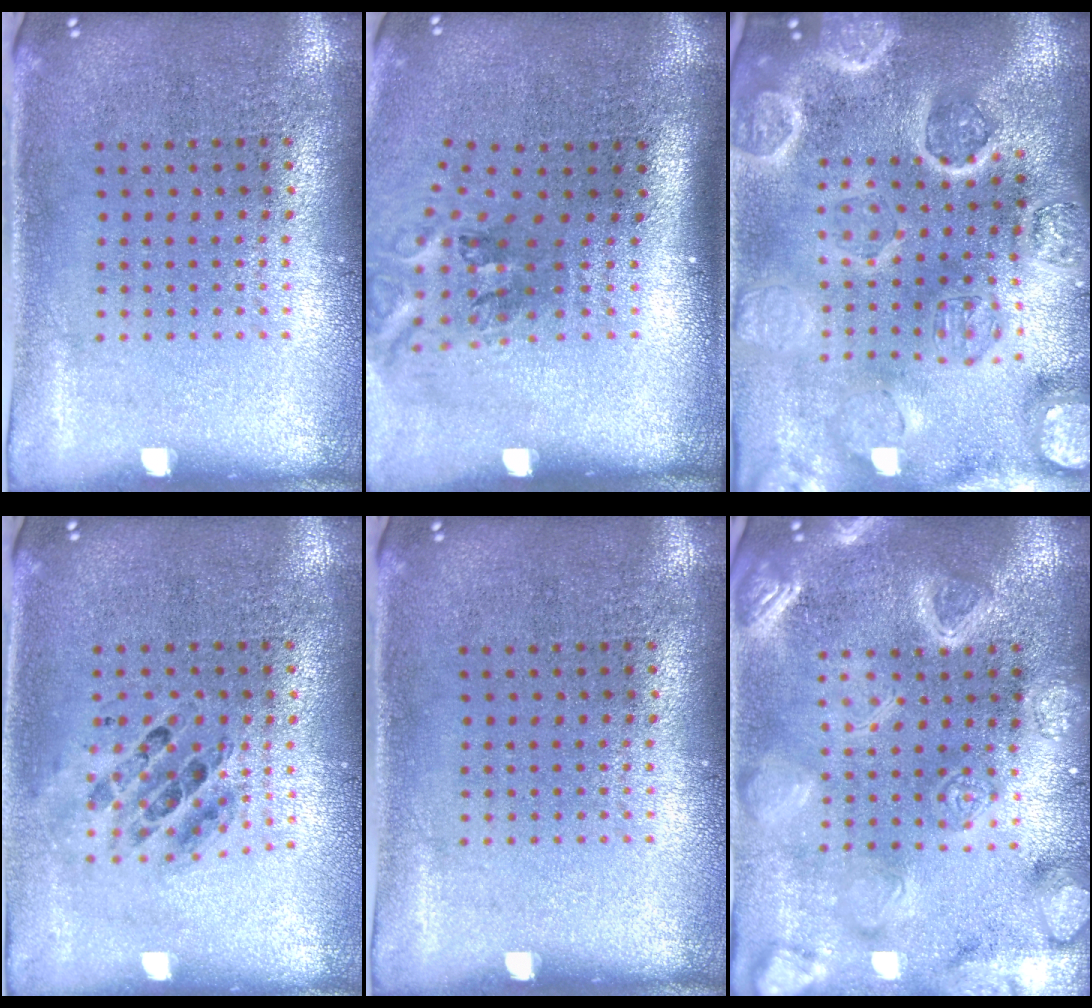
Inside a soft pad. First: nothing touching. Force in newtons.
{"total": 2.0, "press": 1.2, "slide": 1.6}
{"total": 5.0, "press": 4.3, "slide": 2.4}
{"total": 0.7, "press": 0.7, "slide": 0.1}
{"total": 0.0}
{"total": 4.0, "press": 4.0, "slide": 0.5}